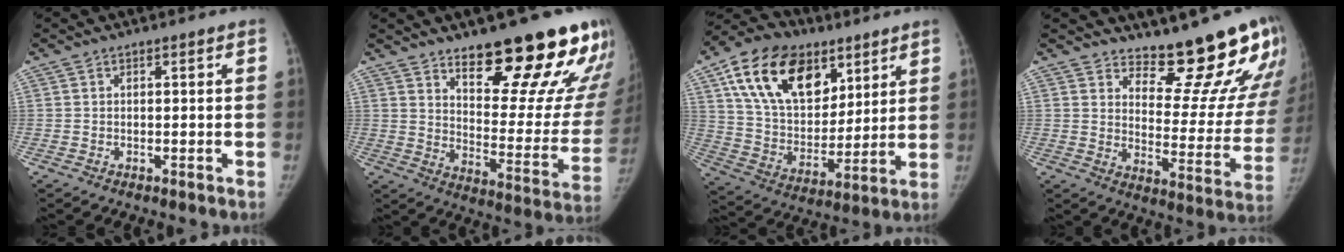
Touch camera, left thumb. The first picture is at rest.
{"total": 24.4, "force": [16.6, 7.0, 16.5], "torque": [-0.174, -0.111, 0.235]}
{"total": 23.5, "force": [11.6, 14.8, 14.0], "torque": [-0.217, -0.024, 0.202]}
{"total": 18.8, "force": [16.3, 5.6, 7.5], "torque": [-0.043, -0.157, 0.206]}